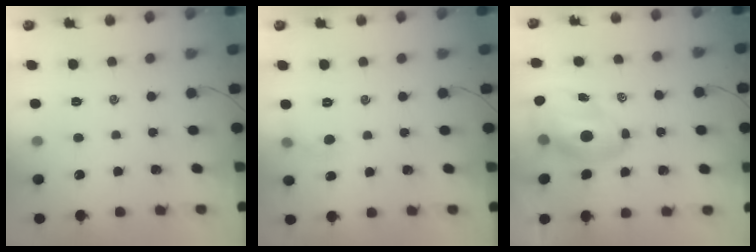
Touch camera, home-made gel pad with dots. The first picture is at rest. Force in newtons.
{"total": 4.1, "press": 3.8, "slide": 1.5}
{"total": 10.8, "press": 10.4, "slide": 3.2}